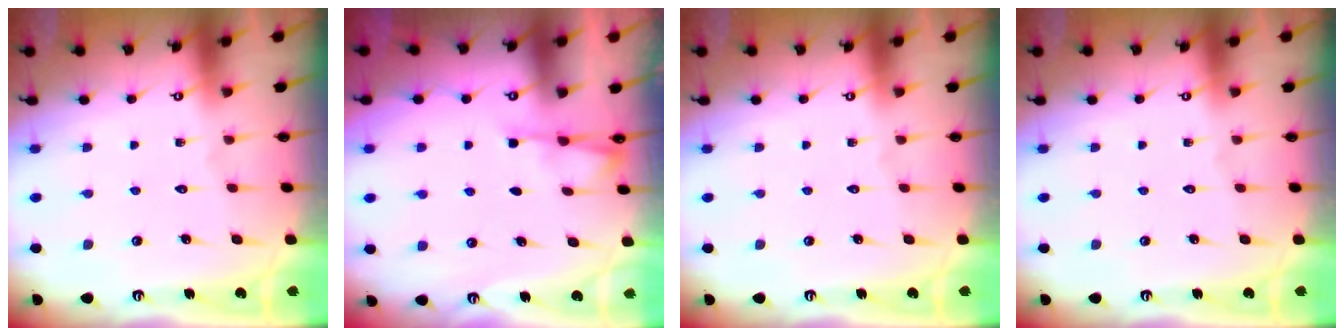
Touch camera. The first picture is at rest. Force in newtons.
{"total": 2.6, "press": 2.6, "slide": 0.5}
{"total": 0.0}
{"total": 0.0}